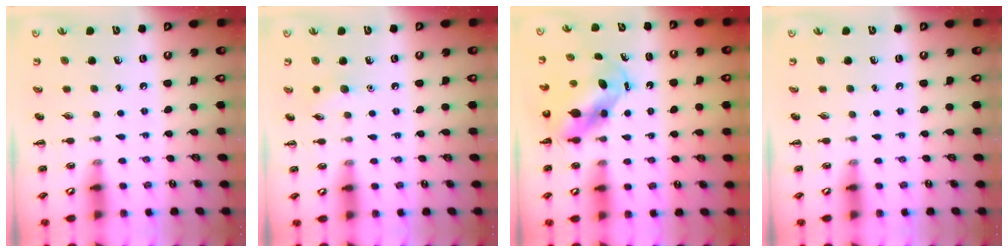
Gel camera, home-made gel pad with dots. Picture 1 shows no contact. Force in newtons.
{"total": 5.5, "press": 5.3, "slide": 1.5}
{"total": 5.4, "press": 5.2, "slide": 1.1}
{"total": 0.0}